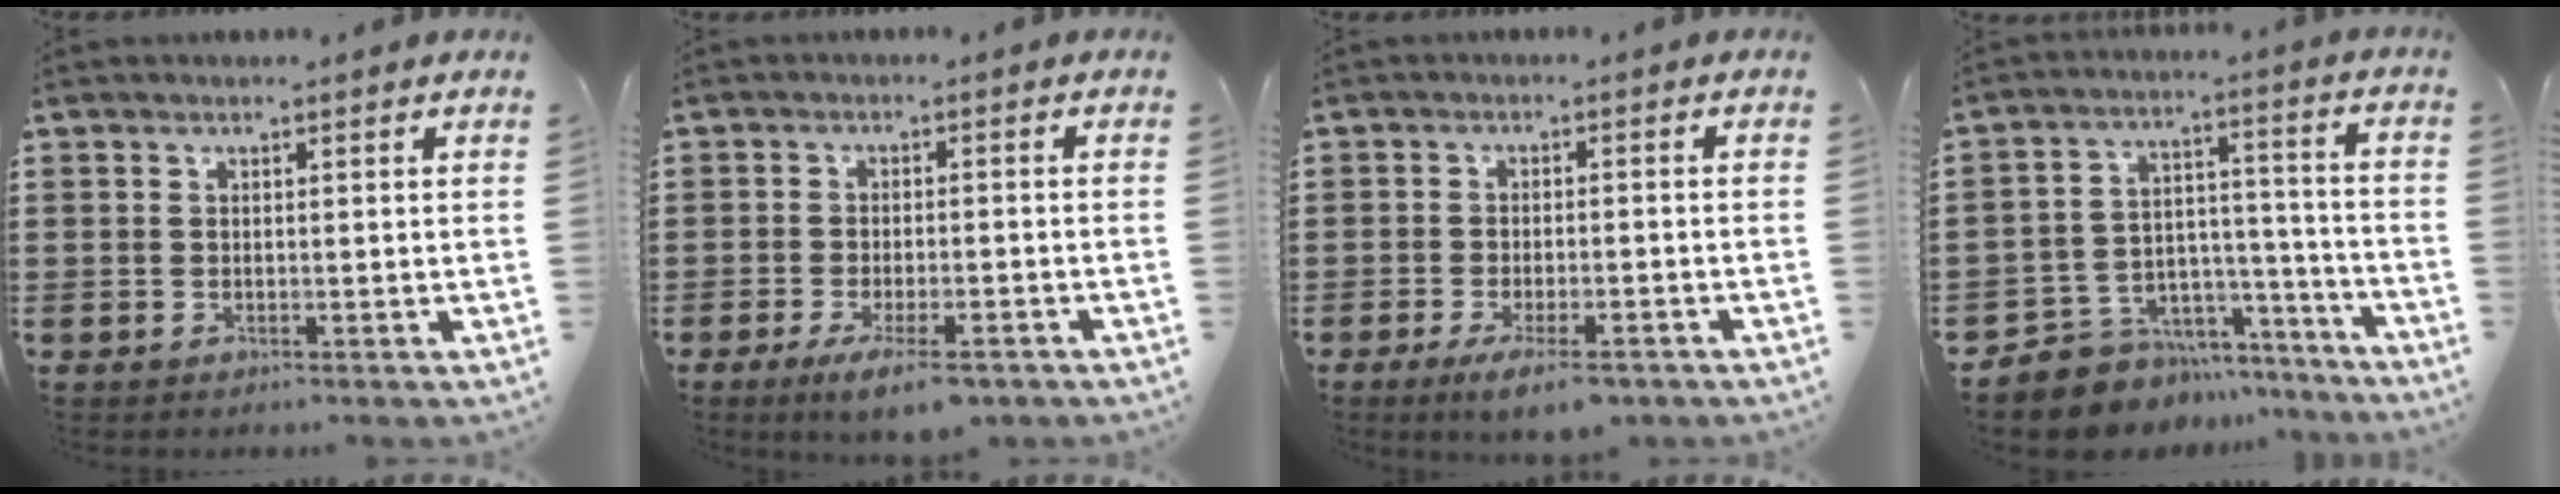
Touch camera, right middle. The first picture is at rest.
{"total": 5.1, "force": [-3.4, 1.2, 3.7], "torque": [-0.071, -0.003, -0.062]}
{"total": 4.7, "force": [-3.2, 1.1, 3.3], "torque": [-0.058, 0.000, -0.057]}
{"total": 6.9, "force": [-6.0, 3.4, -0.1], "torque": [-0.005, 0.015, -0.116]}